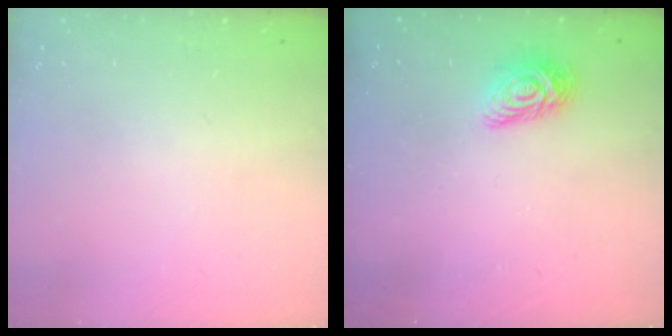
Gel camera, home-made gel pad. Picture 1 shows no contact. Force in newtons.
{"total": 9.6, "press": 9.6, "slide": 0.3}